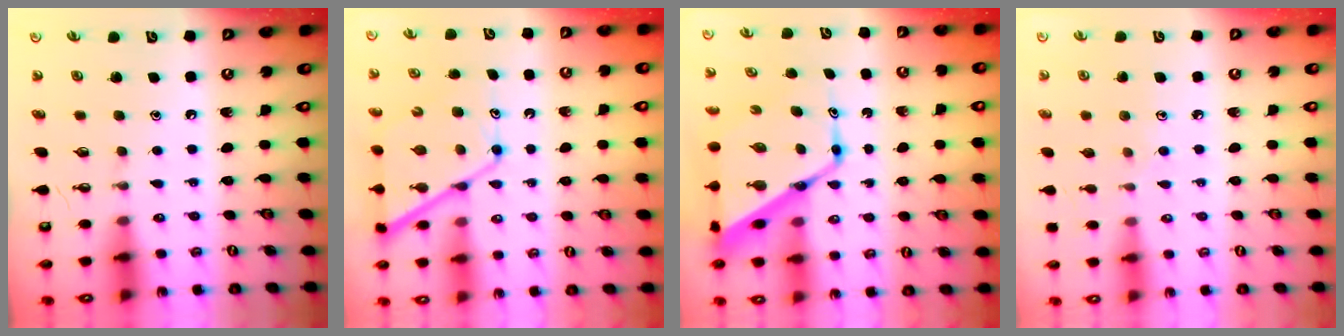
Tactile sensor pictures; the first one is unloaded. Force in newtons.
{"total": 12.5, "press": 12.5, "slide": 1.3}
{"total": 16.2, "press": 16.1, "slide": 1.5}
{"total": 5.3, "press": 5.3, "slide": 0.6}